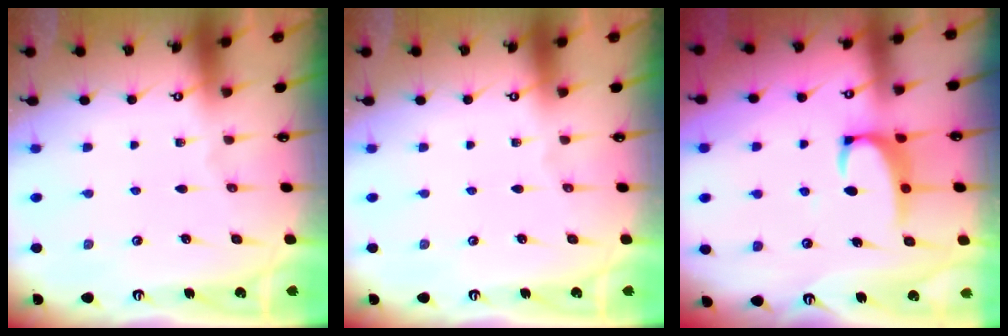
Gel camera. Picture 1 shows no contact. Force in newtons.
{"total": 0.0}
{"total": 3.5, "press": 3.4, "slide": 0.7}